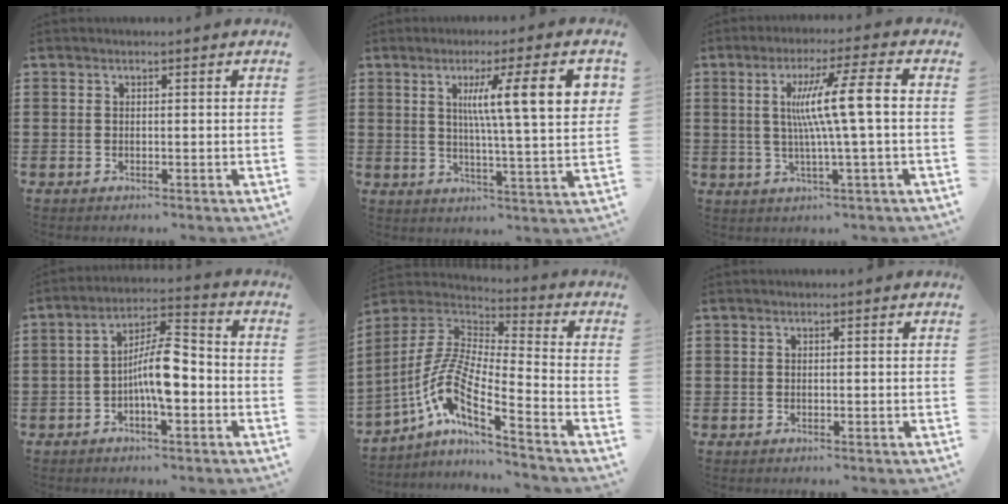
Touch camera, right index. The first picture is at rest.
{"total": 11.8, "force": [3.7, 1.3, 11.1], "torque": [-0.198, 0.006, 0.054]}
{"total": 9.4, "force": [0.5, -0.2, 9.4], "torque": [-0.176, 0.002, -0.002]}
{"total": 8.9, "force": [-2.2, 2.7, 8.2], "torque": [-0.160, 0.003, -0.042]}
{"total": 9.0, "force": [-5.3, 1.5, 7.0], "torque": [-0.181, -0.027, -0.119]}
{"total": 0.0}